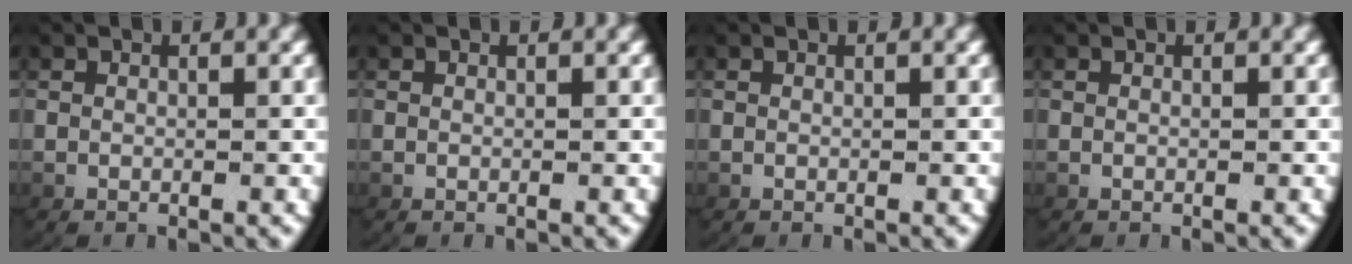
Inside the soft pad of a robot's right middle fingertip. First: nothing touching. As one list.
[{"total": 0.0}, {"total": 0.0}, {"total": 0.0}]